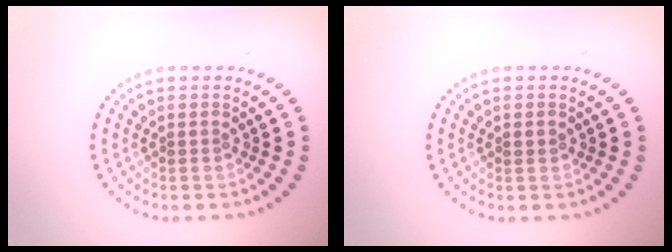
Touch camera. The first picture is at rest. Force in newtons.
{"total": 0.7, "press": 0.7, "slide": 0.1}